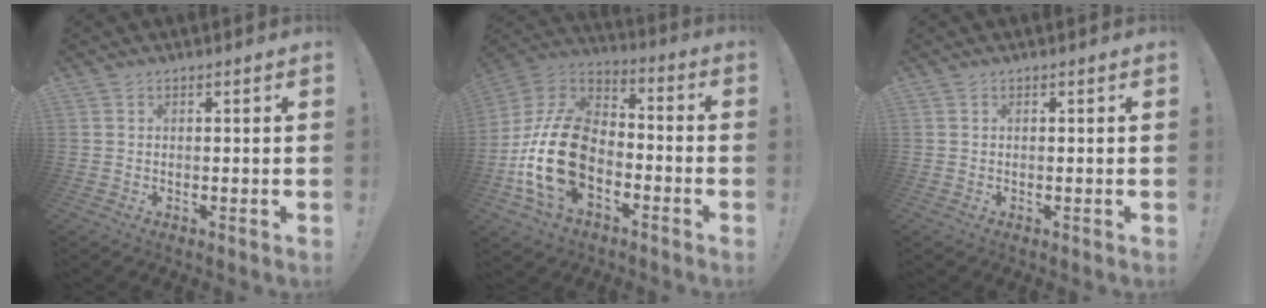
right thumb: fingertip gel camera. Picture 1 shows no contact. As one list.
[{"total": 22.2, "force": [-6.1, 14.3, 15.9], "torque": [-0.320, 0.043, -0.090]}, {"total": 0.0}]